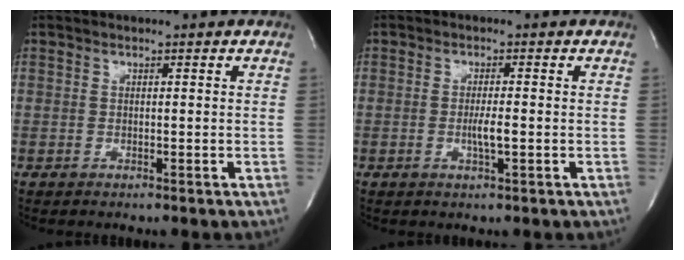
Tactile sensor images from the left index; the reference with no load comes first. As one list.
[{"total": 2.5, "force": [-0.6, 0.0, 2.4], "torque": [-0.049, -0.004, -0.010]}]